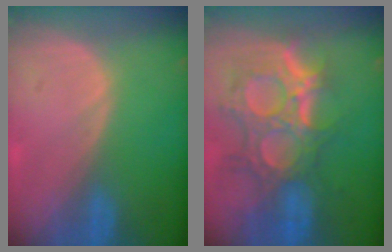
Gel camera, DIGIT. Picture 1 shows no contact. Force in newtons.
{"total": 12.0, "press": 10.7, "slide": 5.3}